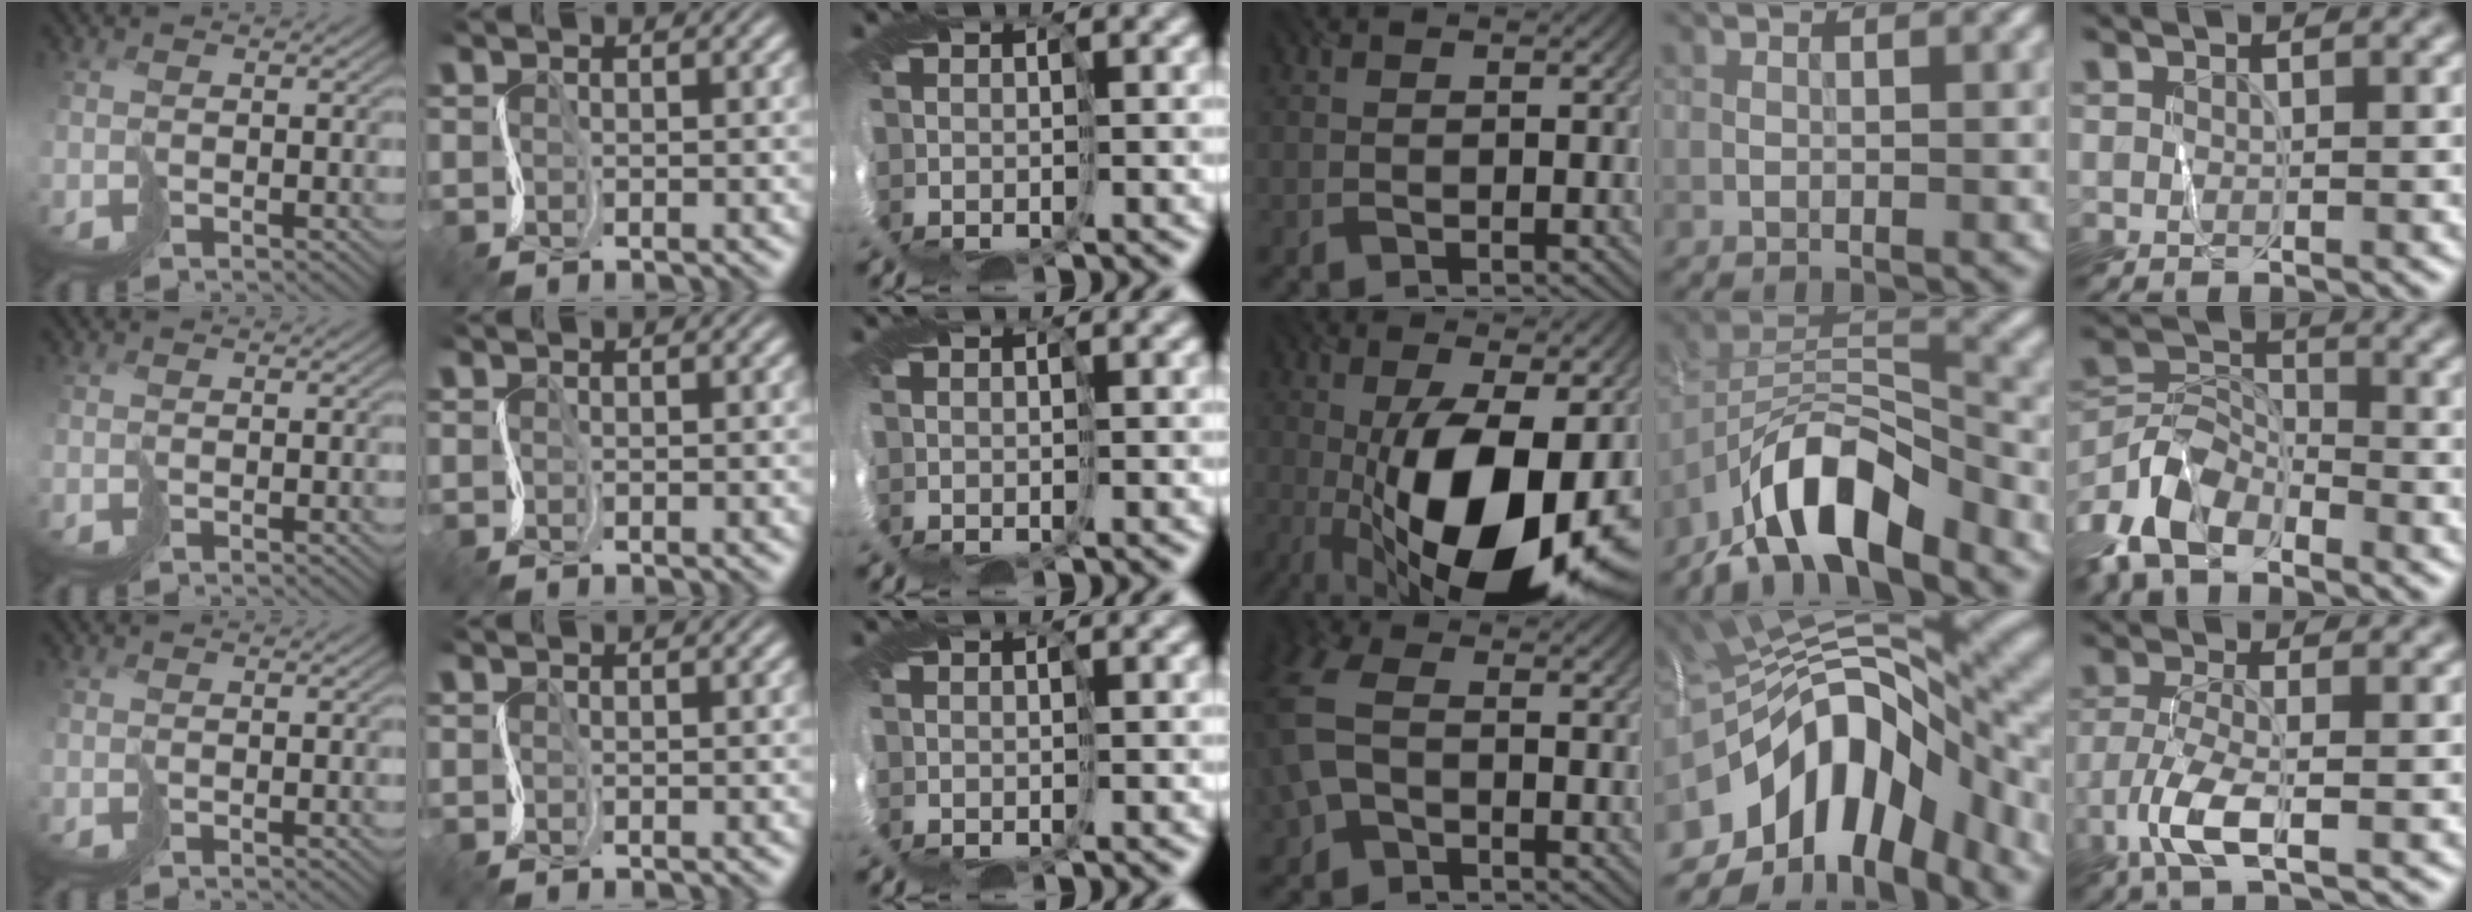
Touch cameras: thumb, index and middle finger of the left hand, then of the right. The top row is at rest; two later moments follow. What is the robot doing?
{"motion": "cut", "object": "wrapping paper"}